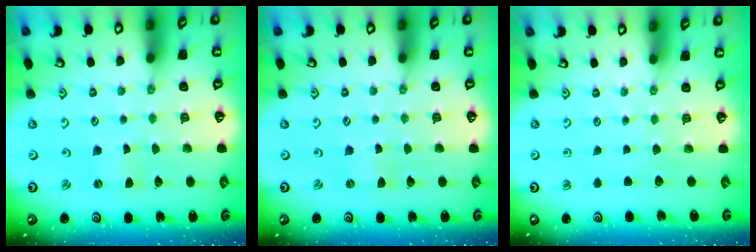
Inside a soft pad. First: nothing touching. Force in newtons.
{"total": 0.0}
{"total": 0.0}